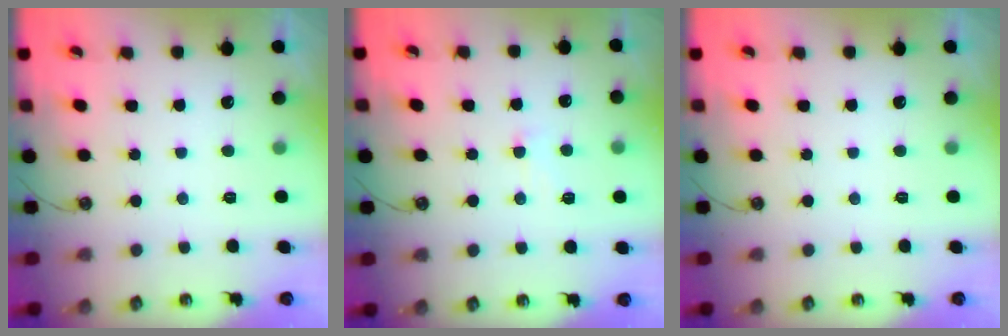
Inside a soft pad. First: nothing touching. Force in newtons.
{"total": 0.6, "press": 0.3, "slide": 0.5}
{"total": 0.0}